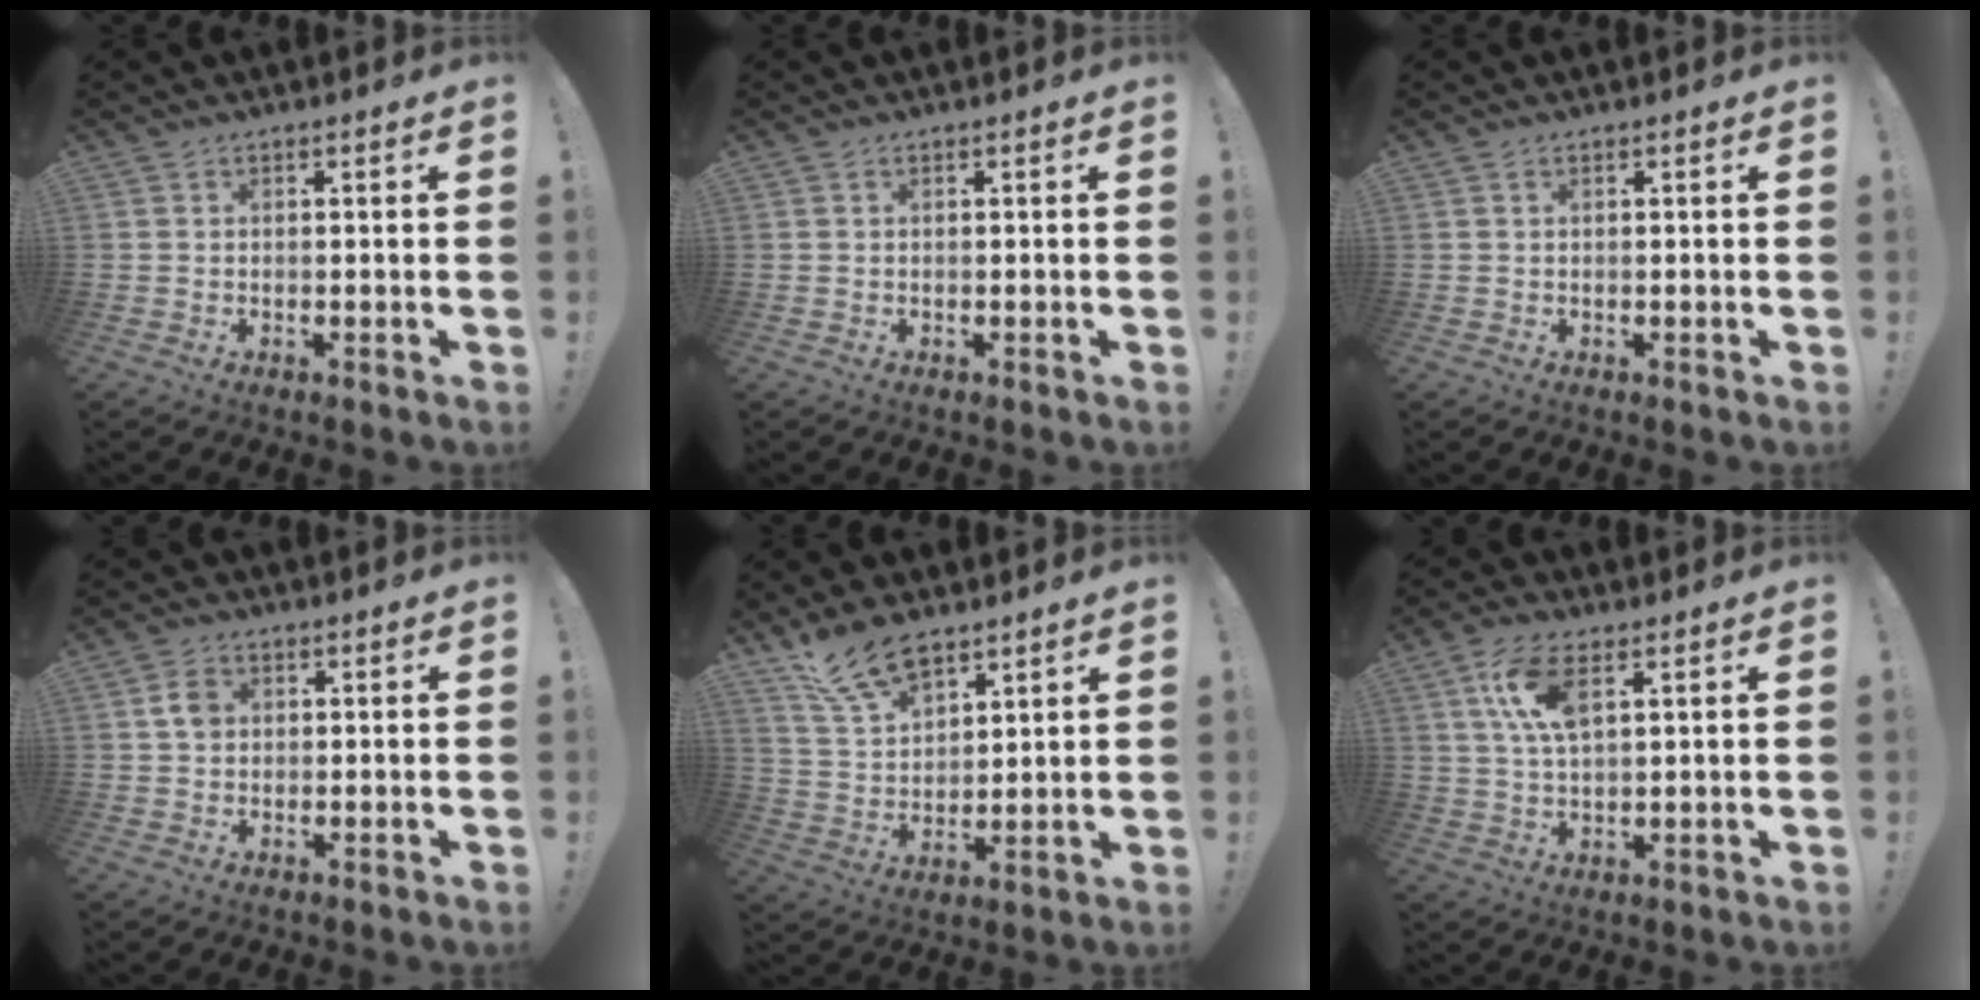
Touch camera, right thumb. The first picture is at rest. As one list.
[{"total": 0.0}, {"total": 0.0}, {"total": 3.9, "force": [0.6, 3.1, 2.3], "torque": [-0.031, 0.002, 0.008]}, {"total": 12.4, "force": [9.3, 5.9, 5.8], "torque": [-0.117, -0.047, 0.180]}, {"total": 10.3, "force": [4.2, 4.7, 8.2], "torque": [-0.160, -0.007, 0.074]}]